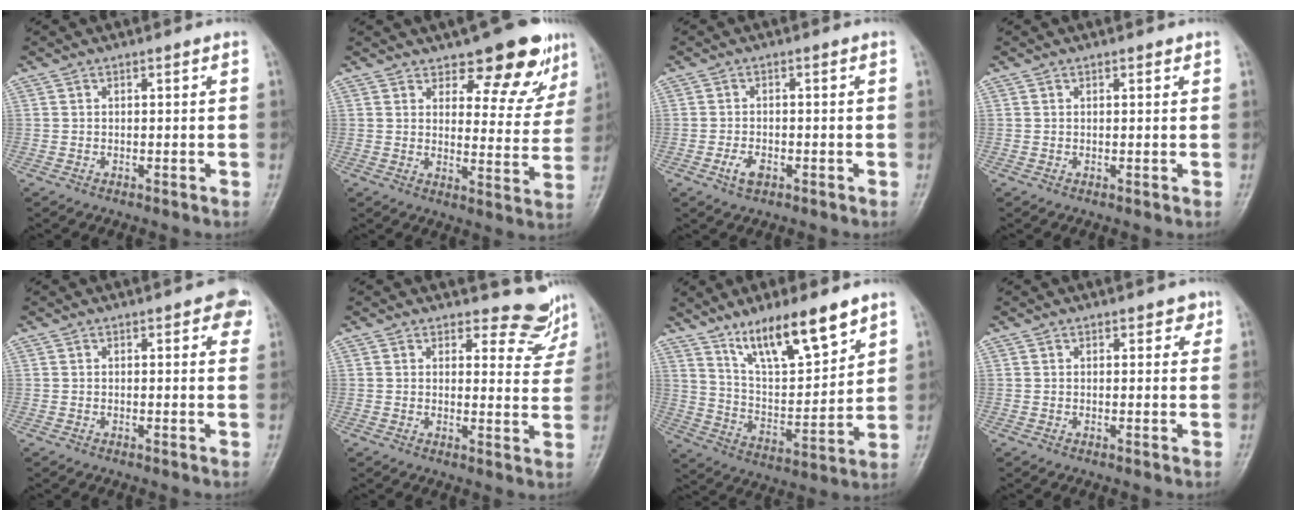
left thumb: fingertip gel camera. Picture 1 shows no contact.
{"total": 13.0, "force": [9.2, 5.5, 7.3], "torque": [-0.043, -0.060, 0.119]}
{"total": 2.8, "force": [-1.3, 1.6, 1.9], "torque": [-0.038, 0.002, -0.022]}
{"total": 0.9, "force": [0.6, 0.4, 0.4], "torque": [-0.006, -0.003, 0.006]}
{"total": 3.7, "force": [1.9, 1.6, 2.8], "torque": [-0.012, -0.003, 0.013]}
{"total": 6.9, "force": [6.6, 2.2, 0.2], "torque": [0.026, -0.064, 0.067]}
{"total": 15.7, "force": [10.8, 4.4, 10.6], "torque": [-0.156, -0.058, 0.202]}
{"total": 2.2, "force": [1.5, 1.3, 1.1], "torque": [0.008, -0.005, 0.014]}